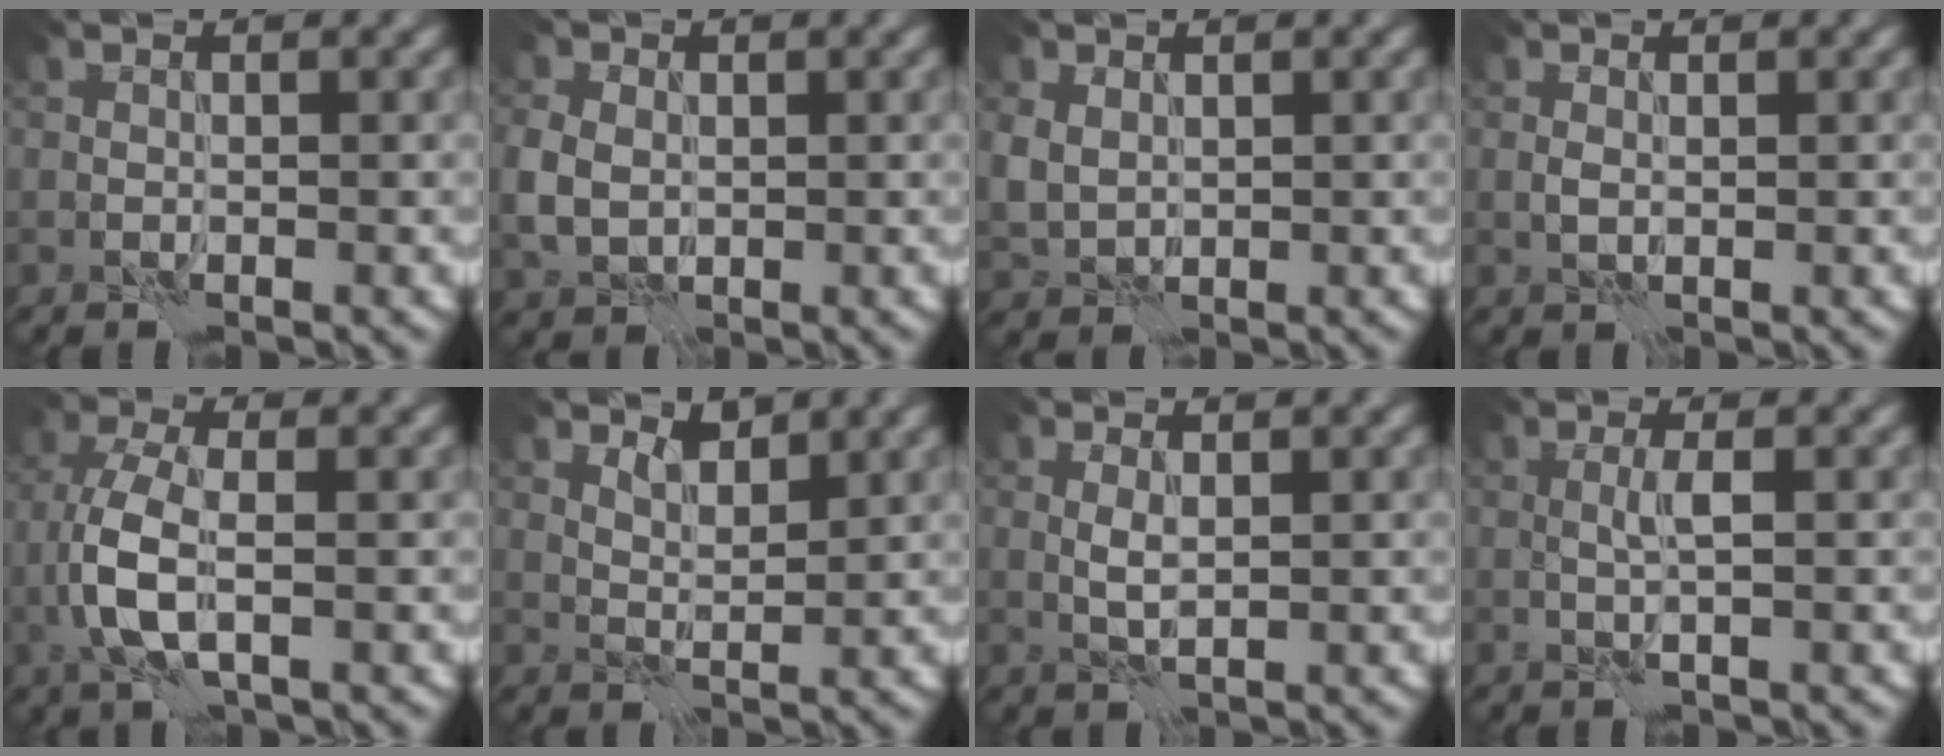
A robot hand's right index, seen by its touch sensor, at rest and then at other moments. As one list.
[{"total": 3.1, "force": [0.1, 2.6, 1.7], "torque": [-0.045, -0.003, 0.000]}, {"total": 2.5, "force": [0.9, 2.0, 1.2], "torque": [-0.035, -0.004, 0.019]}, {"total": 0.7, "force": [0.2, 0.4, 0.4], "torque": [-0.013, -0.002, 0.004]}, {"total": 4.8, "force": [-0.7, 2.0, 4.3], "torque": [-0.099, 0.003, -0.020]}, {"total": 2.0, "force": [1.8, 0.6, 0.7], "torque": [-0.012, -0.008, 0.037]}, {"total": 1.2, "force": [0.5, 0.3, 1.0], "torque": [-0.023, -0.001, 0.011]}, {"total": 1.4, "force": [0.3, 0.0, 1.3], "torque": [-0.030, 0.000, 0.006]}]